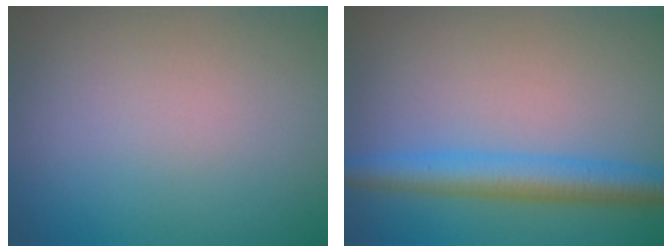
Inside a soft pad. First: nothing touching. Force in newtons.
{"total": 4.6, "press": 4.6, "slide": 0.1}